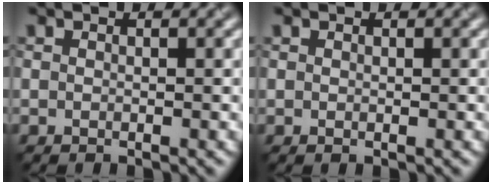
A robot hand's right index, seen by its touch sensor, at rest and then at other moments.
{"total": 0.0}